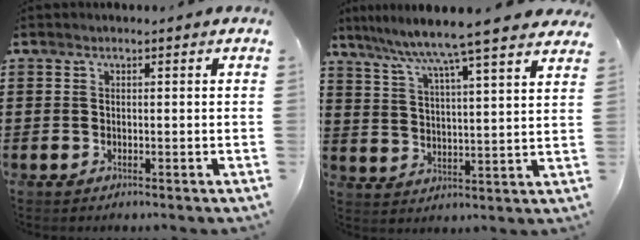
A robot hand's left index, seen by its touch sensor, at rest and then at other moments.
{"total": 7.3, "force": [6.3, -1.1, 3.5], "torque": [-0.092, -0.041, 0.100]}